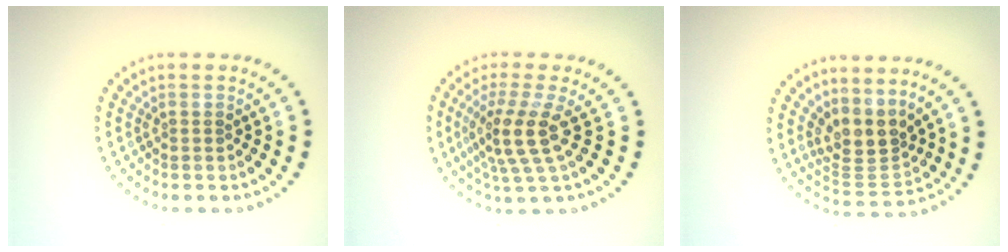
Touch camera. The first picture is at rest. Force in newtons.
{"total": 4.2, "press": 3.1, "slide": 2.8}
{"total": 3.6, "press": 2.6, "slide": 2.5}